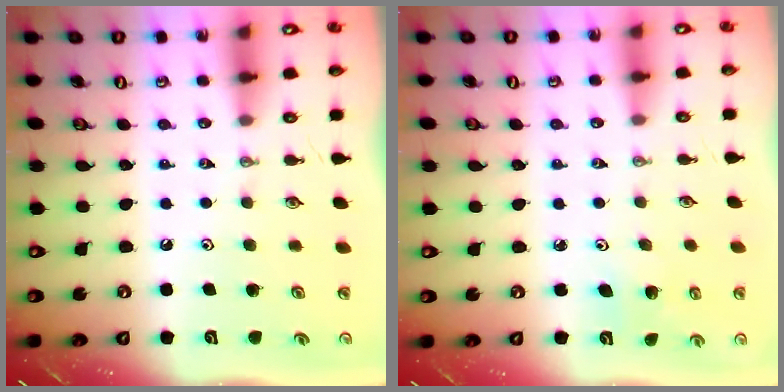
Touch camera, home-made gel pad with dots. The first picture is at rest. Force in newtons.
{"total": 3.8, "press": 3.8, "slide": 0.3}